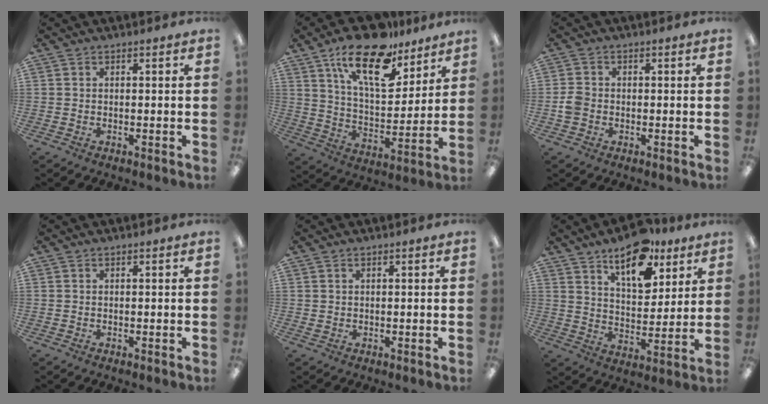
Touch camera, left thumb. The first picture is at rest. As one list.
[{"total": 20.4, "force": [13.4, 8.8, 12.5], "torque": [-0.209, -0.068, 0.230]}, {"total": 3.1, "force": [-0.6, 2.6, 1.6], "torque": [-0.026, 0.008, -0.009]}, {"total": 0.0}, {"total": 0.8, "force": [0.5, 0.6, 0.2], "torque": [-0.006, 0.002, 0.010]}, {"total": 14.9, "force": [10.1, 7.2, 8.3], "torque": [-0.116, -0.054, 0.174]}]